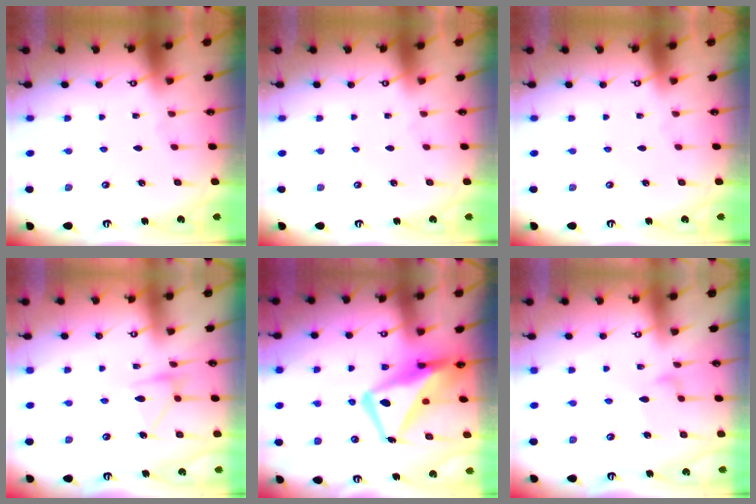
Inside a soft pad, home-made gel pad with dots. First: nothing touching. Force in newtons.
{"total": 0.0}
{"total": 0.0}
{"total": 12.3, "press": 12.3, "slide": 0.6}
{"total": 16.5, "press": 16.4, "slide": 1.7}
{"total": 5.9, "press": 5.9, "slide": 0.4}